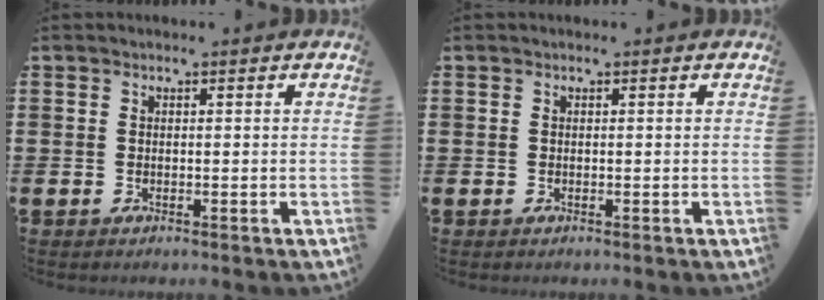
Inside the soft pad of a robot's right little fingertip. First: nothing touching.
{"total": 0.0}